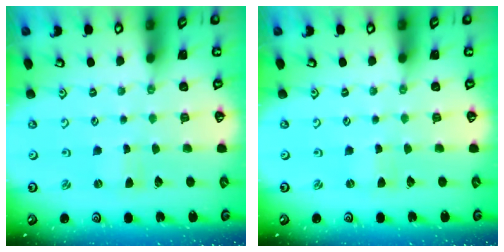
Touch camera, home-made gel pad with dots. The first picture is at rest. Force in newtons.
{"total": 0.0}